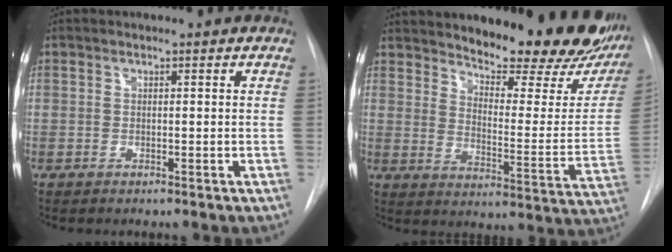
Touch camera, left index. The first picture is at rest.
{"total": 23.5, "force": [20.0, 5.4, 11.1], "torque": [-0.156, -0.064, 0.252]}